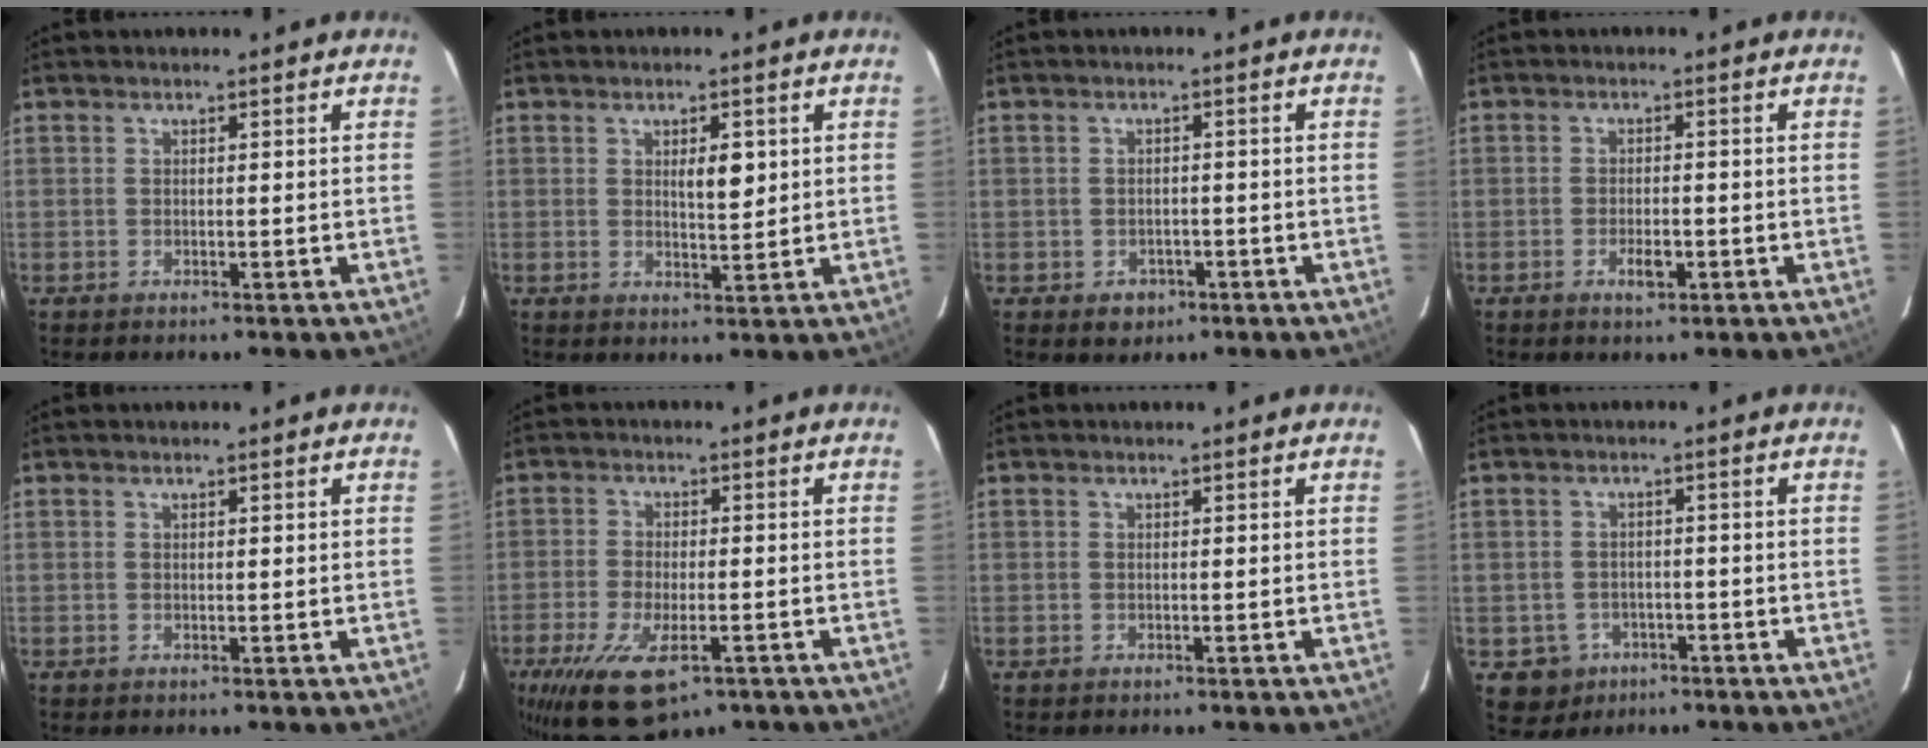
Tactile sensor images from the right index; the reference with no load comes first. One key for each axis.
{"total": 3.6, "fx": 1.1, "fy": 1.2, "fz": 3.2, "tx": -0.050, "ty": -0.002, "tz": 0.018}
{"total": 2.8, "fx": -1.4, "fy": 2.3, "fz": 1.0, "tx": -0.010, "ty": 0.005, "tz": -0.012}
{"total": 2.7, "fx": -1.2, "fy": 0.8, "fz": 2.2, "tx": -0.040, "ty": 0.000, "tz": -0.018}
{"total": 0.0}
{"total": 11.2, "fx": -6.4, "fy": 4.3, "fz": 8.1, "tx": -0.157, "ty": -0.022, "tz": -0.104}
{"total": 0.0}
{"total": 4.5, "fx": -1.9, "fy": 4.1, "fz": 0.4, "tx": -0.007, "ty": 0.009, "tz": -0.022}